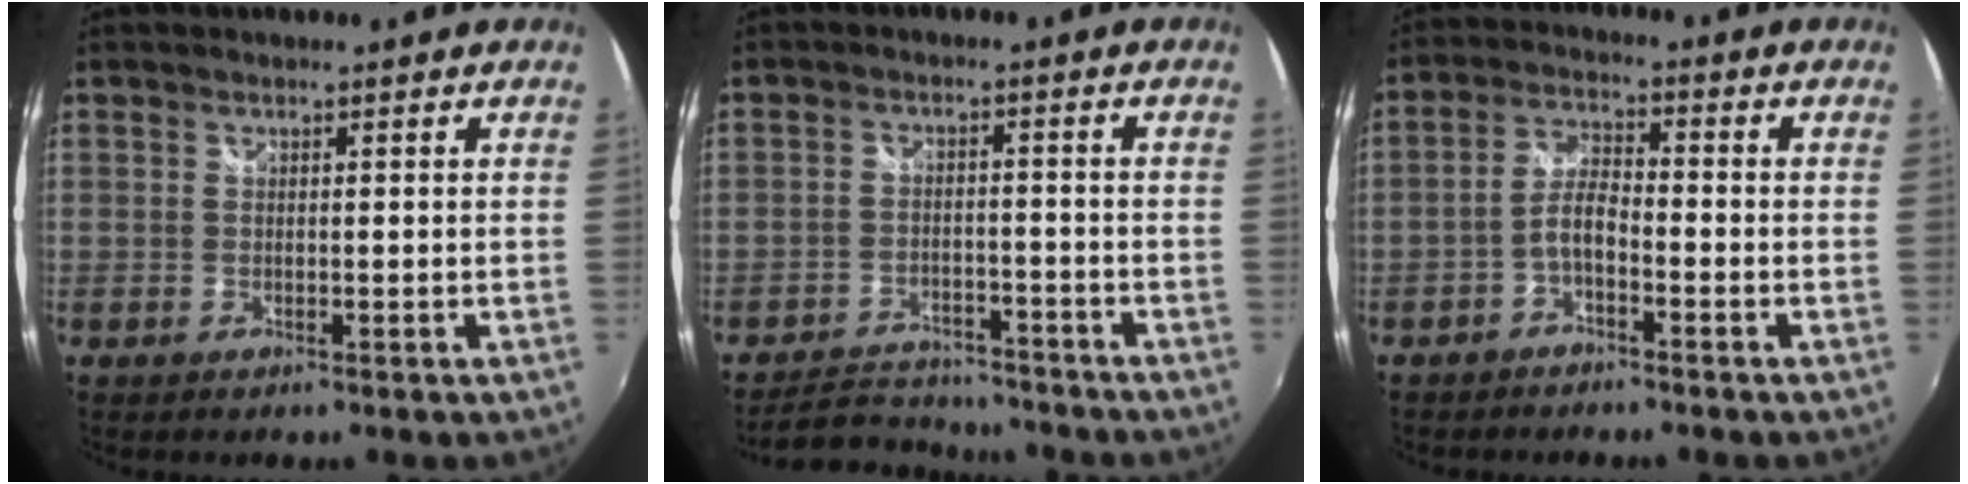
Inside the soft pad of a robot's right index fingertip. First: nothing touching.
{"total": 11.2, "force": [-10.0, 4.2, 2.9], "torque": [-0.084, 0.014, -0.143]}
{"total": 4.2, "force": [-2.4, 1.4, 3.1], "torque": [-0.071, 0.014, -0.049]}